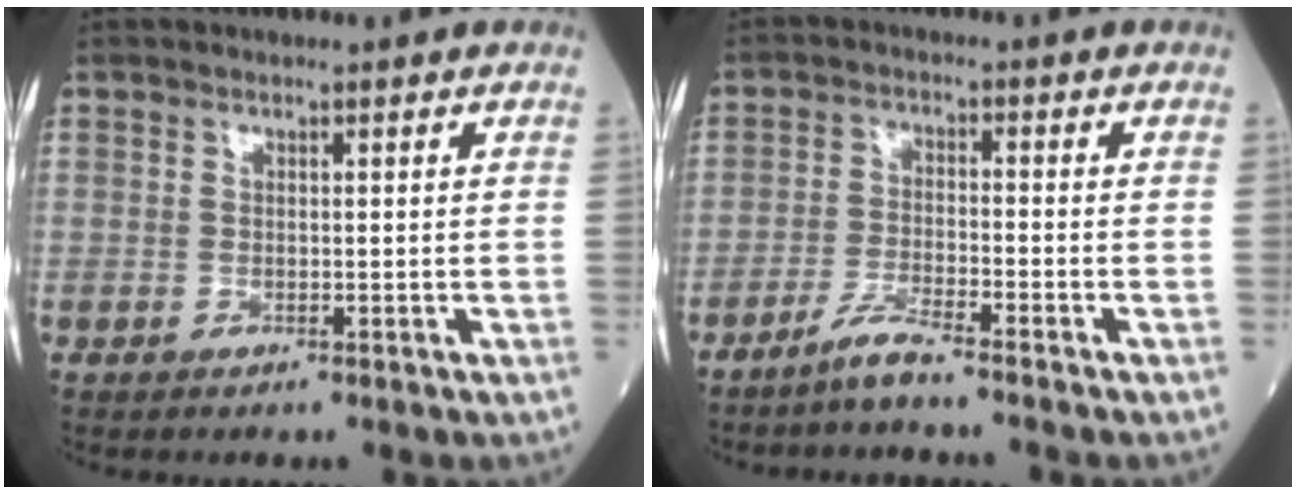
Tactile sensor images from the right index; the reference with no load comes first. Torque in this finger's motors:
{"motor_torque": [0.22, -0.10, 0.16, 0.04]}